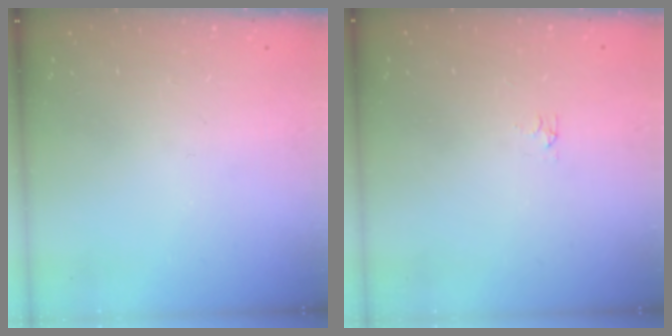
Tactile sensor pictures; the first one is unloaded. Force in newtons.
{"total": 2.9, "press": 2.9, "slide": 0.5}